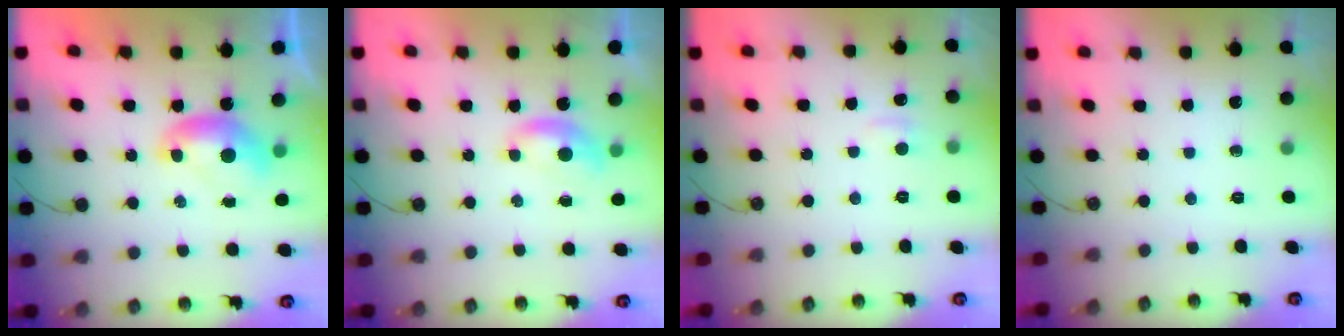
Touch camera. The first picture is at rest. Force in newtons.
{"total": 0.5, "press": 0.4, "slide": 0.4}
{"total": 1.6, "press": 1.5, "slide": 0.6}
{"total": 0.0}